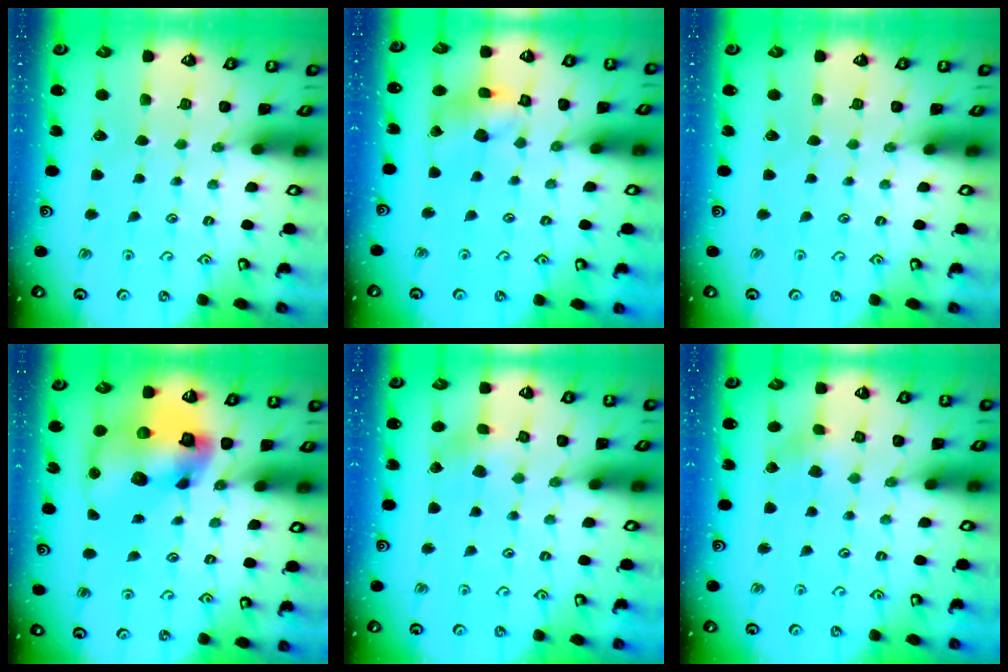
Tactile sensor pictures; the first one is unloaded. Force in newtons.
{"total": 8.6, "press": 8.5, "slide": 1.1}
{"total": 0.0}
{"total": 14.8, "press": 14.7, "slide": 1.9}
{"total": 2.5, "press": 2.5, "slide": 0.3}
{"total": 2.4, "press": 2.4, "slide": 0.2}